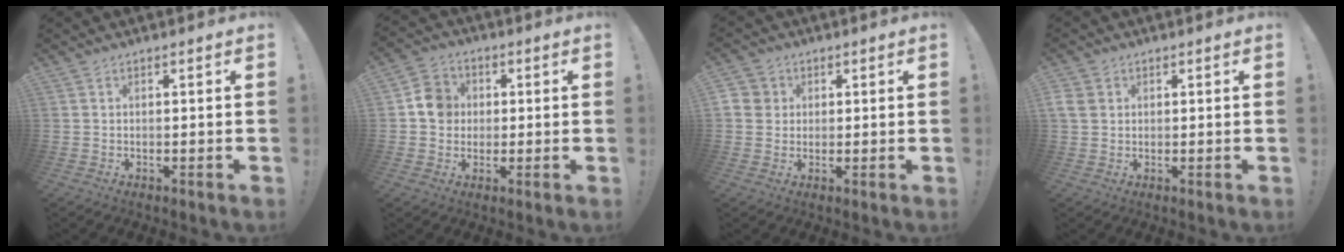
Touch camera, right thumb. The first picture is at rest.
{"total": 8.3, "force": [1.0, 7.7, 3.0], "torque": [-0.035, 0.008, 0.023]}
{"total": 4.7, "force": [0.9, 4.5, 1.2], "torque": [-0.022, 0.006, 0.020]}
{"total": 4.6, "force": [1.1, 4.2, 1.5], "torque": [-0.032, 0.004, 0.022]}